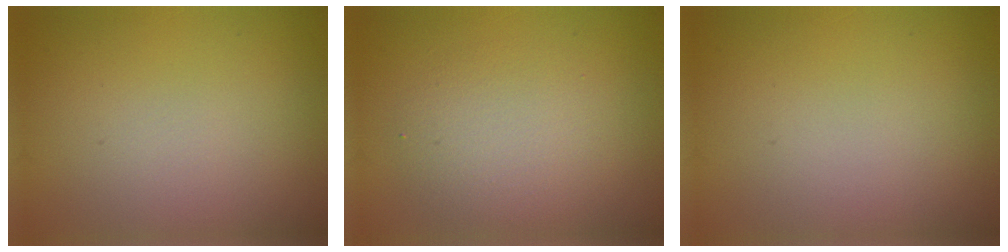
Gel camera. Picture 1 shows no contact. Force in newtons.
{"total": 3.3, "press": 3.3, "slide": 0.1}
{"total": 0.0}